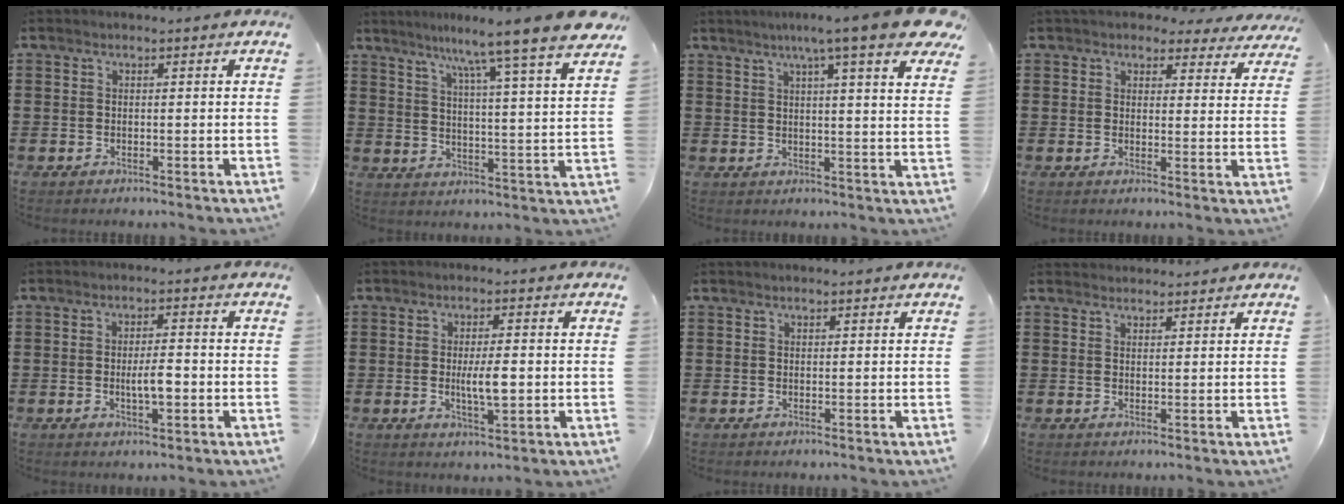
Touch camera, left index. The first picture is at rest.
{"total": 9.1, "force": [7.8, -1.7, 4.4], "torque": [-0.099, -0.062, 0.121]}
{"total": 9.3, "force": [6.7, -0.2, 6.4], "torque": [-0.117, -0.022, 0.110]}
{"total": 4.0, "force": [3.6, 1.3, 1.2], "torque": [-0.030, -0.008, 0.065]}
{"total": 3.8, "force": [-0.5, 1.1, 3.6], "torque": [-0.064, 0.002, -0.010]}
{"total": 5.1, "force": [-0.1, 1.3, 4.9], "torque": [-0.084, -0.006, -0.007]}
{"total": 0.6, "force": [0.6, 0.1, 0.2], "torque": [-0.005, 0.000, 0.012]}
{"total": 1.9, "force": [1.8, 0.3, -0.1], "torque": [-0.003, 0.001, 0.036]}